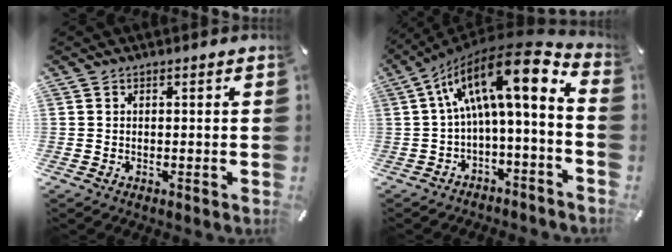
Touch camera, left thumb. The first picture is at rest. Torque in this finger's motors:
{"motor_torque": [0.20, 2.52, 1.78, -1.01, 0.61]}